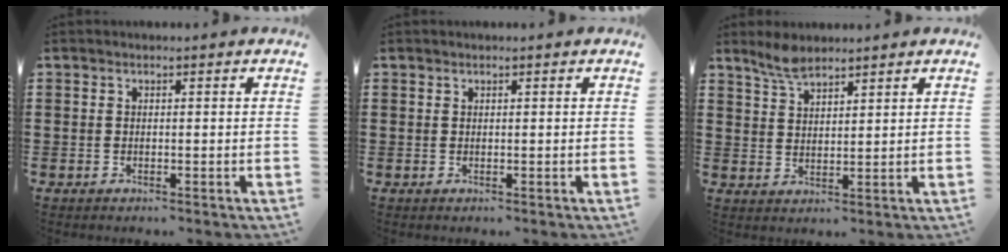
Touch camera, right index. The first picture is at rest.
{"total": 0.0}
{"total": 3.7, "force": [3.1, 1.0, 1.6], "torque": [-0.038, 0.001, 0.060]}